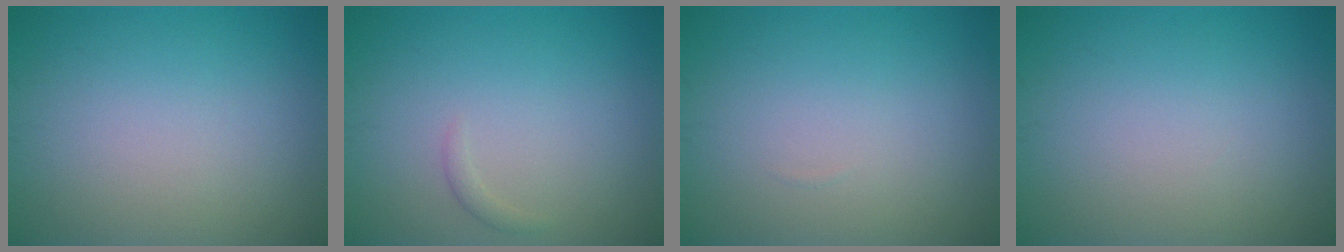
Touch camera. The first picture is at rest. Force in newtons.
{"total": 0.7, "press": 0.7, "slide": 0.1}
{"total": 0.0}
{"total": 0.0}